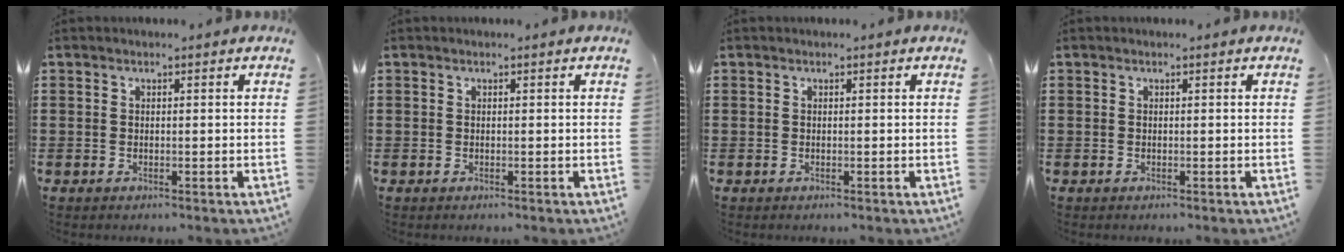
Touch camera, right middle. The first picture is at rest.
{"total": 0.0}
{"total": 0.0}
{"total": 0.0}